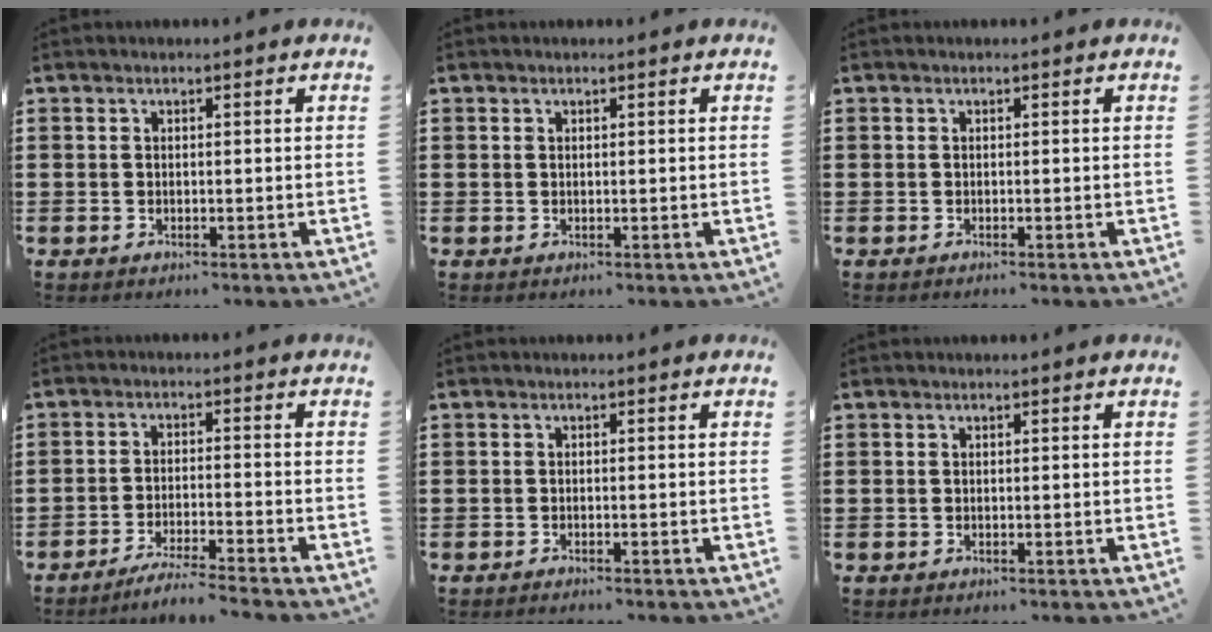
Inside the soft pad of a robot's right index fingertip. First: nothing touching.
{"total": 0.0}
{"total": 0.0}
{"total": 3.8, "force": [-3.6, -0.5, 1.2], "torque": [-0.020, -0.003, -0.071]}
{"total": 0.6, "force": [-0.6, 0.0, 0.1], "torque": [-0.004, -0.002, -0.013]}
{"total": 0.0}